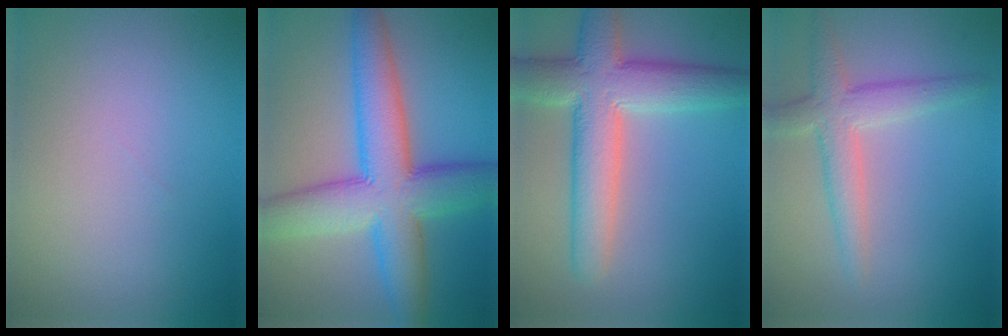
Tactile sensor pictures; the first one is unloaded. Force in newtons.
{"total": 10.0, "press": 10.0, "slide": 0.4}
{"total": 7.8, "press": 7.8, "slide": 0.2}
{"total": 3.8, "press": 3.8, "slide": 0.2}